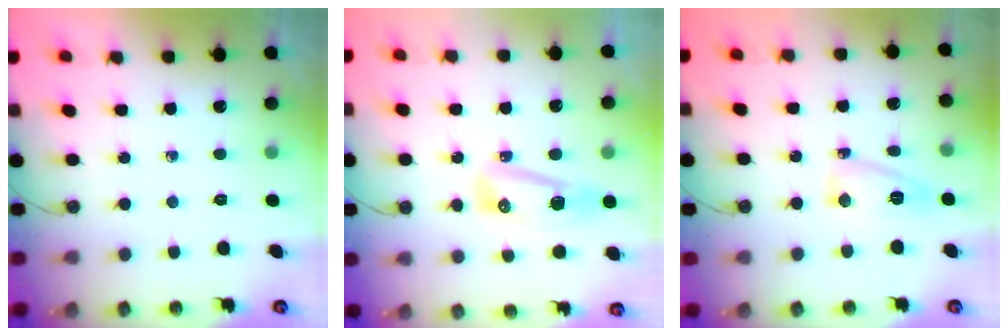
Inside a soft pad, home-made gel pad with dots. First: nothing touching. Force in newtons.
{"total": 9.6, "press": 8.8, "slide": 3.7}
{"total": 6.7, "press": 6.6, "slide": 0.8}